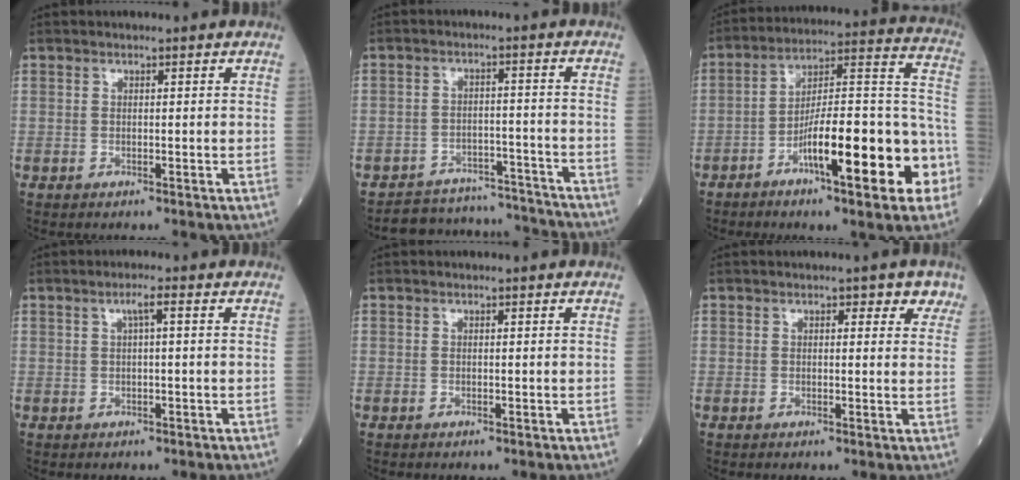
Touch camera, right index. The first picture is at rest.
{"total": 11.1, "force": [-10.7, 2.8, -0.6], "torque": [0.022, 0.039, -0.142]}
{"total": 19.0, "force": [-8.0, 3.0, 17.0], "torque": [-0.228, 0.021, -0.117]}
{"total": 1.8, "force": [0.6, 0.0, 1.8], "torque": [-0.032, 0.005, 0.010]}
{"total": 0.0}
{"total": 2.9, "force": [1.8, 1.4, 1.7], "torque": [-0.004, 0.001, 0.016]}